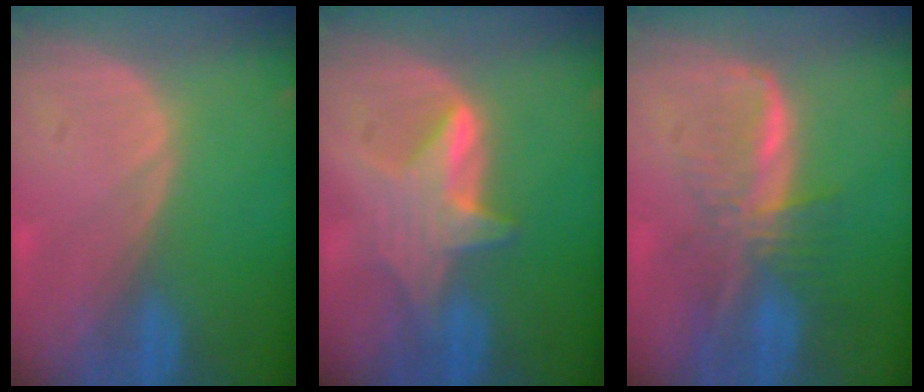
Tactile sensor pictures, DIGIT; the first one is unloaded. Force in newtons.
{"total": 6.0, "press": 6.0, "slide": 0.7}
{"total": 8.2, "press": 6.9, "slide": 4.4}